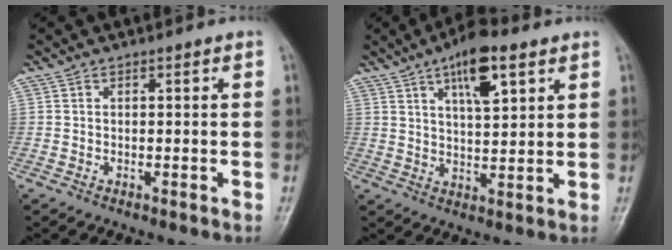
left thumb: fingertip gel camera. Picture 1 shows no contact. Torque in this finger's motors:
{"motor_torque": [1.55, 1.23, 1.10, -0.53, 0.05]}